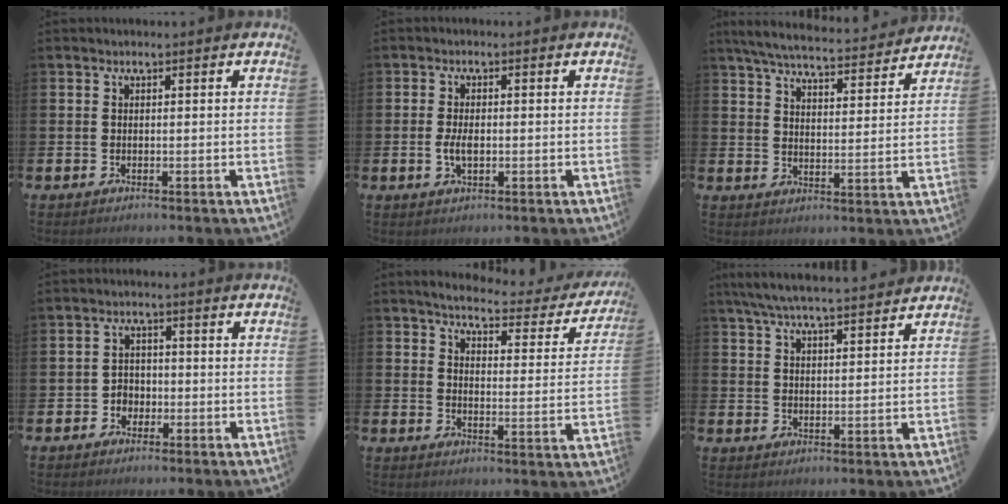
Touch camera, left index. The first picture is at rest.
{"total": 2.7, "force": [-0.3, 1.4, 2.4], "torque": [-0.042, 0.002, -0.006]}
{"total": 6.2, "force": [5.9, 0.7, 1.7], "torque": [-0.048, -0.042, 0.101]}
{"total": 2.6, "force": [-1.4, 2.1, 0.6], "torque": [-0.016, 0.006, -0.032]}
{"total": 4.0, "force": [3.6, 1.2, 1.4], "torque": [-0.041, -0.029, 0.052]}
{"total": 6.2, "force": [5.9, 0.4, 1.9], "torque": [-0.057, -0.023, 0.109]}